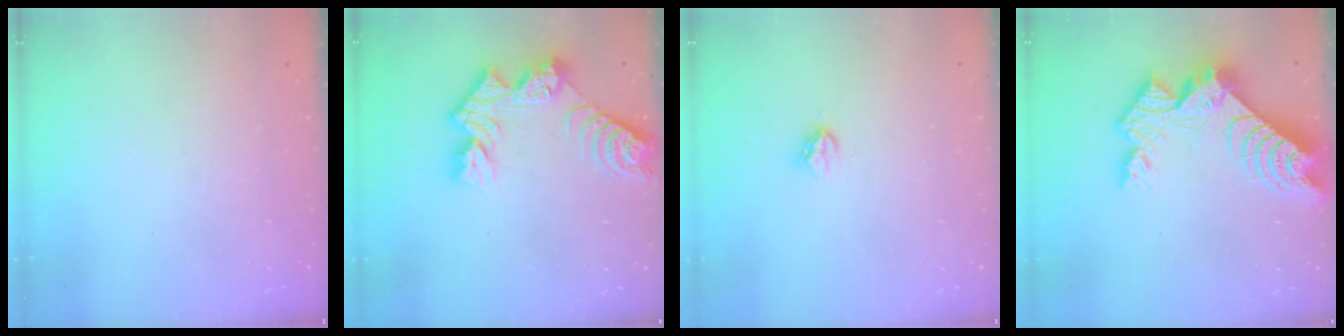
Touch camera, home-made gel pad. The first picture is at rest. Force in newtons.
{"total": 11.0, "press": 11.0, "slide": 0.8}
{"total": 3.9, "press": 3.9, "slide": 0.4}
{"total": 13.2, "press": 13.2, "slide": 1.0}